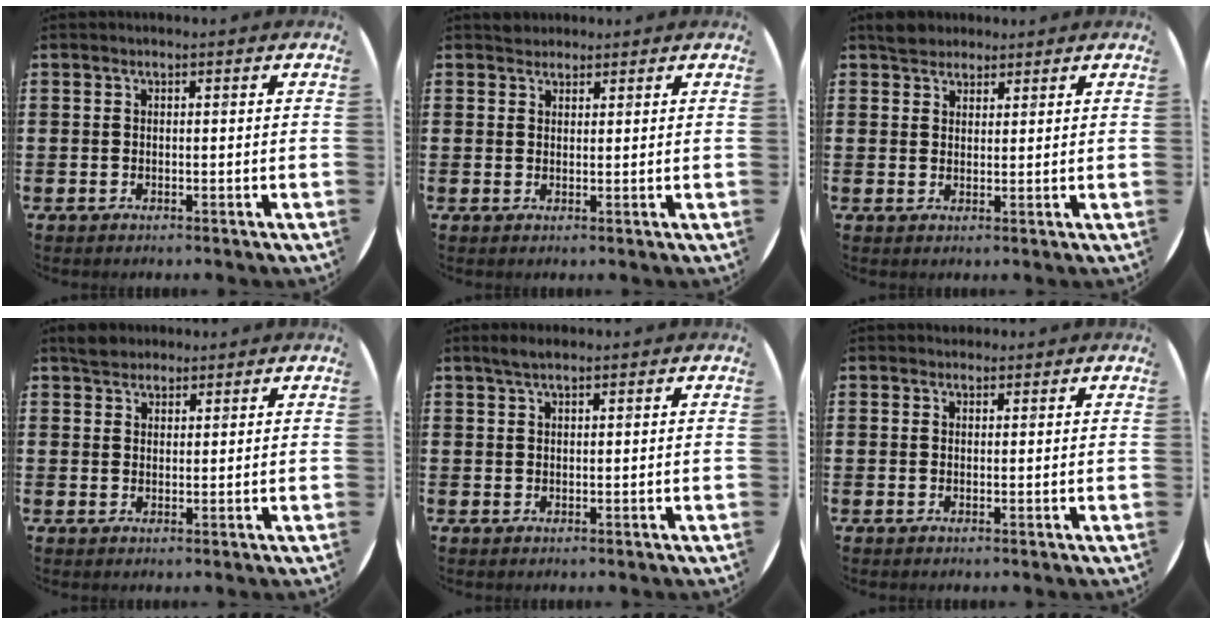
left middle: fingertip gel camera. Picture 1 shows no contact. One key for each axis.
{"total": 1.6, "fx": 1.5, "fy": 0.6, "fz": -0.2, "tx": 0.010, "ty": 0.002, "tz": 0.029}
{"total": 2.7, "fx": 2.5, "fy": 1.1, "fz": -0.1, "tx": 0.004, "ty": 0.005, "tz": 0.048}
{"total": 2.6, "fx": 2.3, "fy": 1.1, "fz": 0.1, "tx": 0.002, "ty": 0.005, "tz": 0.044}
{"total": 1.8, "fx": 1.4, "fy": 0.3, "fz": 1.0, "tx": -0.020, "ty": 0.005, "tz": 0.024}
{"total": 0.8, "fx": 0.8, "fy": 0.3, "fz": -0.1, "tx": 0.011, "ty": 0.001, "tz": 0.013}